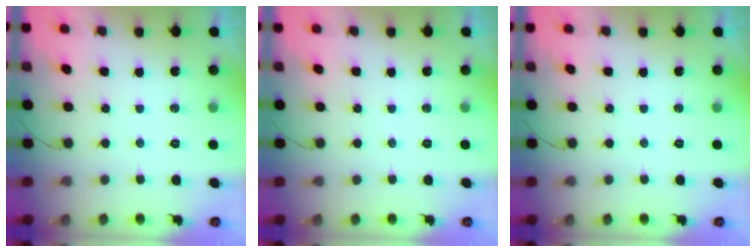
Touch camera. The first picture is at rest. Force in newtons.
{"total": 0.0}
{"total": 0.0}